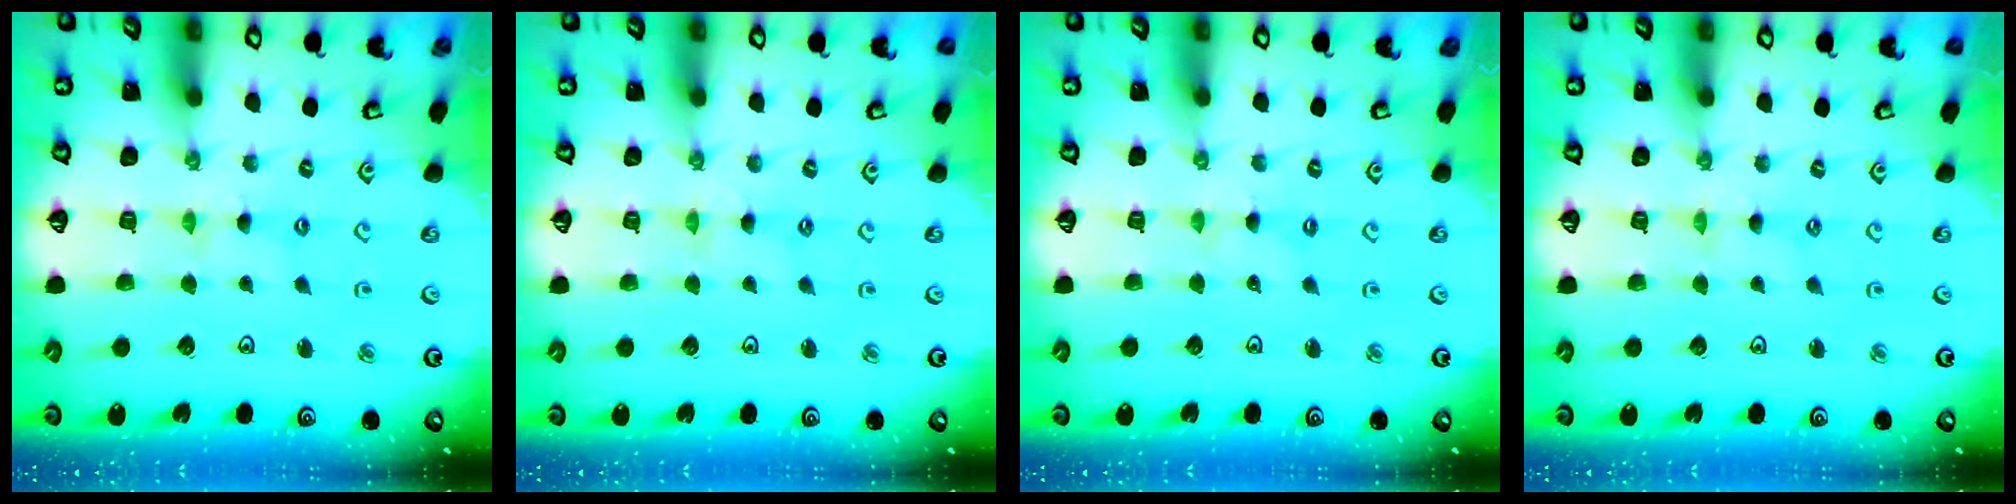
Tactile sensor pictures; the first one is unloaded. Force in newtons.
{"total": 0.0}
{"total": 0.0}
{"total": 0.0}